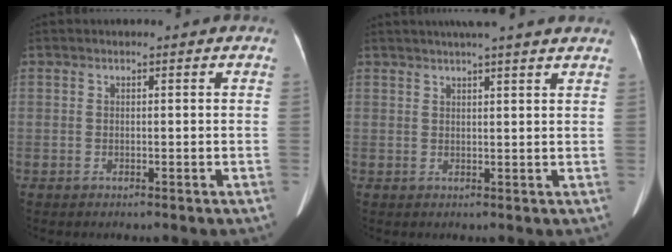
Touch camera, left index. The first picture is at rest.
{"total": 10.2, "force": [8.7, 0.0, 5.4], "torque": [-0.081, 0.028, 0.098]}